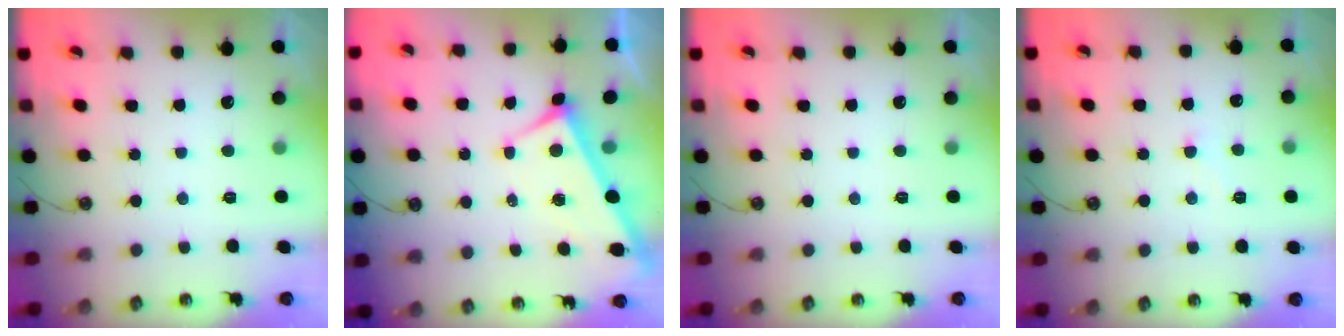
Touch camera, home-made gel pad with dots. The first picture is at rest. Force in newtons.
{"total": 4.0, "press": 3.9, "slide": 0.7}
{"total": 0.0}
{"total": 2.4, "press": 2.4, "slide": 0.5}